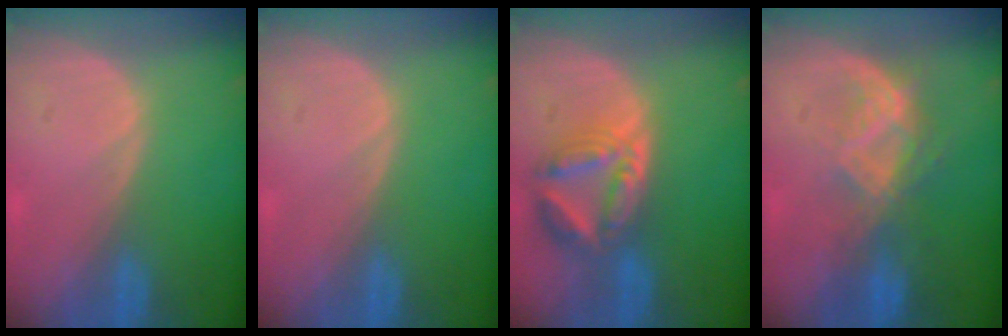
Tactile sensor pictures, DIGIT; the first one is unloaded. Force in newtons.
{"total": 0.0}
{"total": 8.0, "press": 7.0, "slide": 3.8}
{"total": 6.9, "press": 6.5, "slide": 2.2}